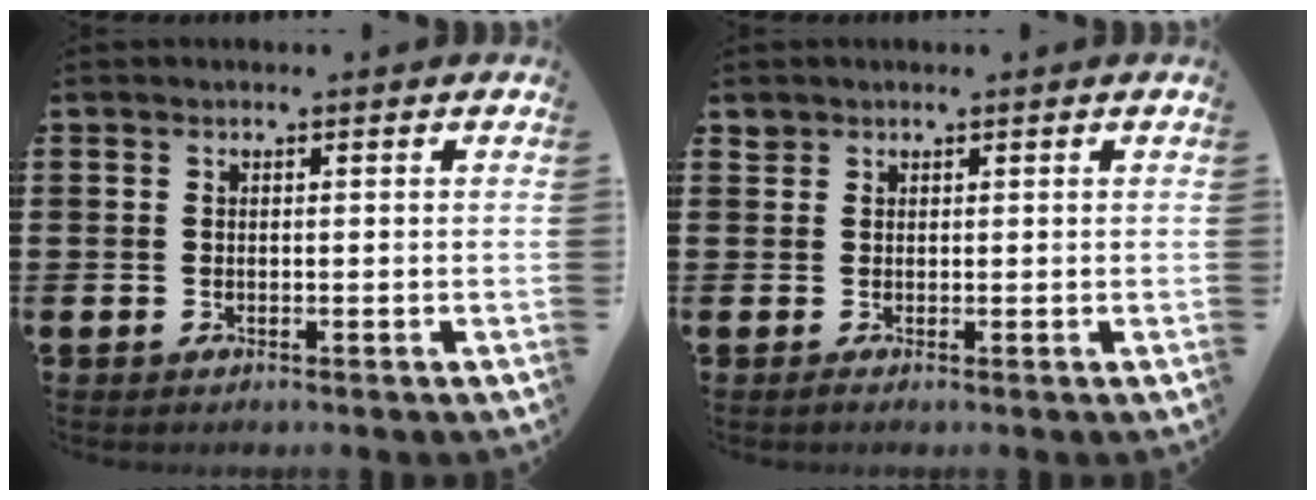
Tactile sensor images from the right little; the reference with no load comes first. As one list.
[{"total": 0.7, "force": [0.6, 0.3, -0.1], "torque": [0.016, -0.004, 0.008]}]